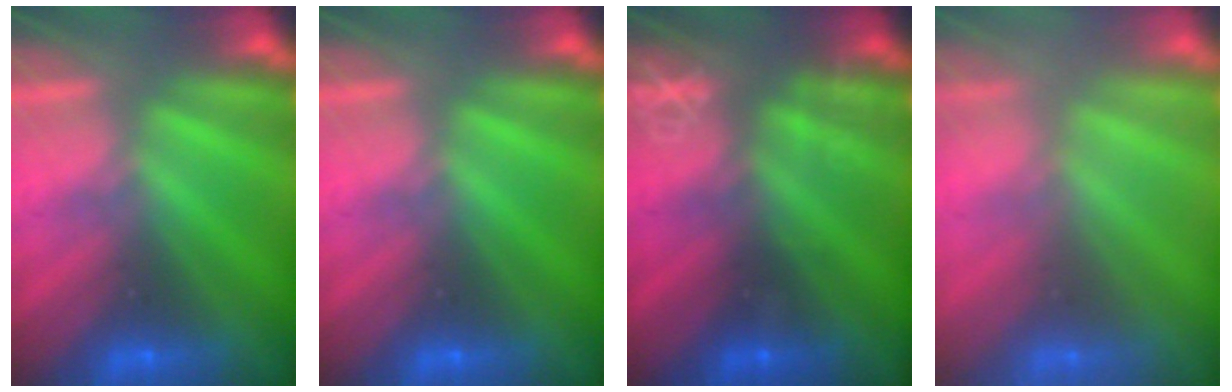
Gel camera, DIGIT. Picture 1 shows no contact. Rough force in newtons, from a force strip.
{"total": 0.0}
{"total": 3.0}
{"total": 2.6}